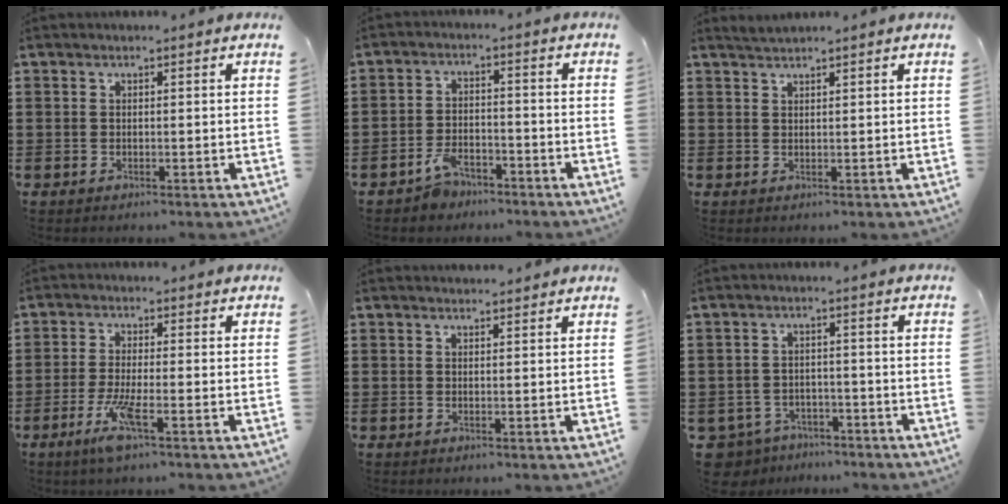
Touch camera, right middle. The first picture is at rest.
{"total": 3.7, "force": [-3.2, 1.6, 1.2], "torque": [-0.030, 0.009, -0.064]}
{"total": 1.6, "force": [1.5, -0.3, 0.5], "torque": [-0.013, -0.001, 0.030]}
{"total": 5.8, "force": [-2.8, 0.8, 5.0], "torque": [-0.108, -0.013, -0.052]}
{"total": 1.1, "force": [1.1, 0.0, 0.0], "torque": [-0.002, -0.003, 0.021]}
{"total": 3.4, "force": [-3.2, 1.1, 0.2], "torque": [-0.026, -0.002, -0.071]}